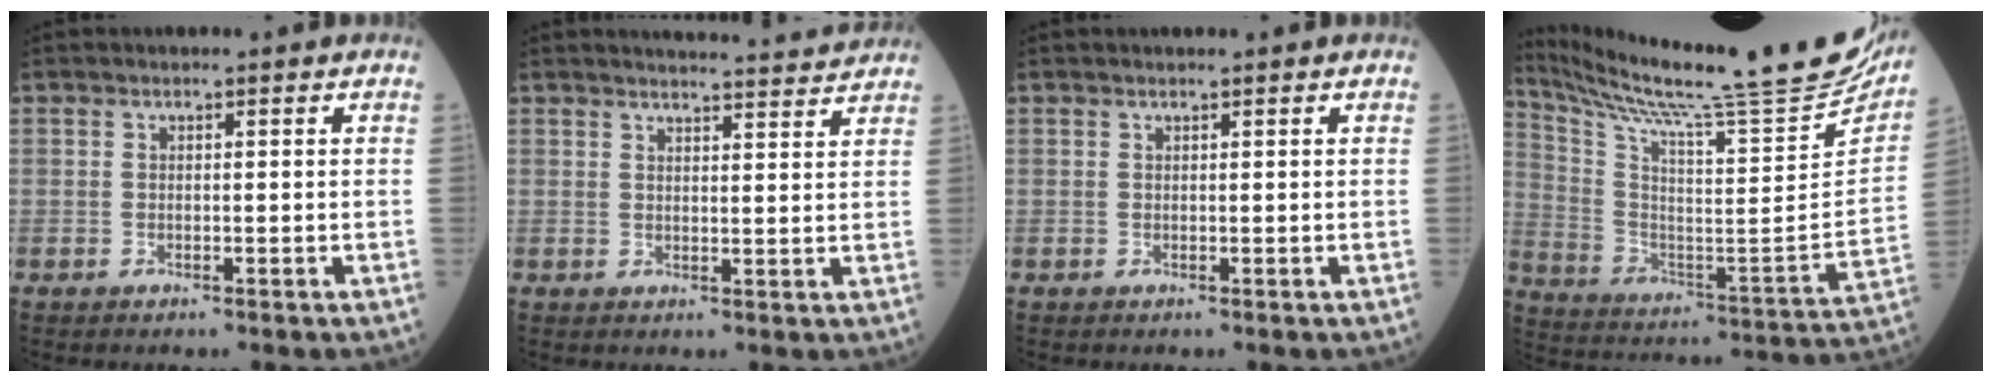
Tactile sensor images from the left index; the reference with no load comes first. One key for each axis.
{"total": 10.2, "fx": 10.0, "fy": 0.3, "fz": 2.2, "tx": -0.026, "ty": 0.001, "tz": 0.113}
{"total": 0.6, "fx": 0.6, "fy": -0.1, "fz": 0.3, "tx": -0.006, "ty": 0.004, "tz": 0.011}
{"total": 31.3, "fx": 27.1, "fy": 0.7, "fz": 15.7, "tx": -0.276, "ty": -0.086, "tz": 0.389}